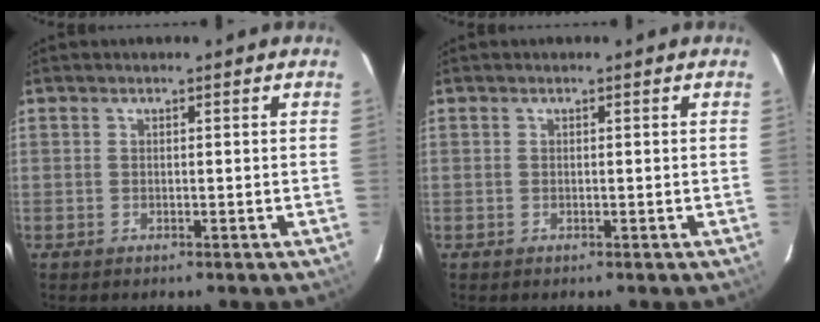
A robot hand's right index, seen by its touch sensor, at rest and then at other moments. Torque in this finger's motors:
{"motor_torque": [-0.01, 0.00, 0.03, 0.01]}